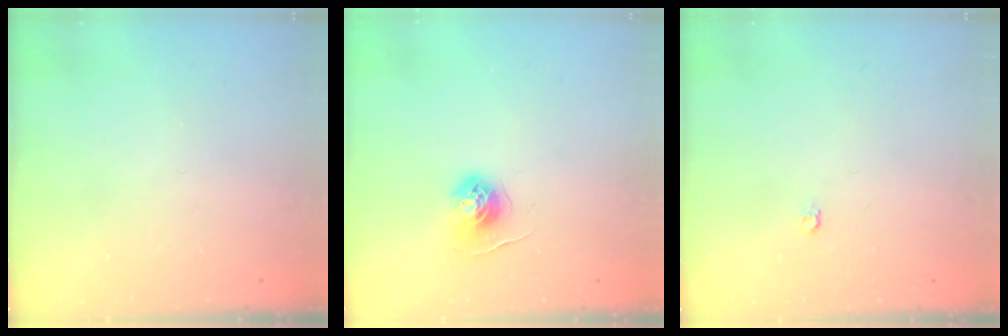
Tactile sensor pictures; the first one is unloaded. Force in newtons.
{"total": 5.7, "press": 5.7, "slide": 0.5}
{"total": 3.5, "press": 3.4, "slide": 0.3}